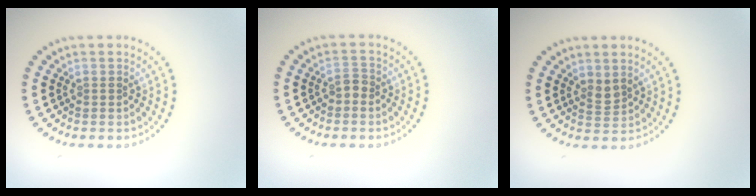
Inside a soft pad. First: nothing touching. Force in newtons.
{"total": 0.8, "press": 0.8, "slide": 0.3}
{"total": 1.5, "press": 1.2, "slide": 1.0}